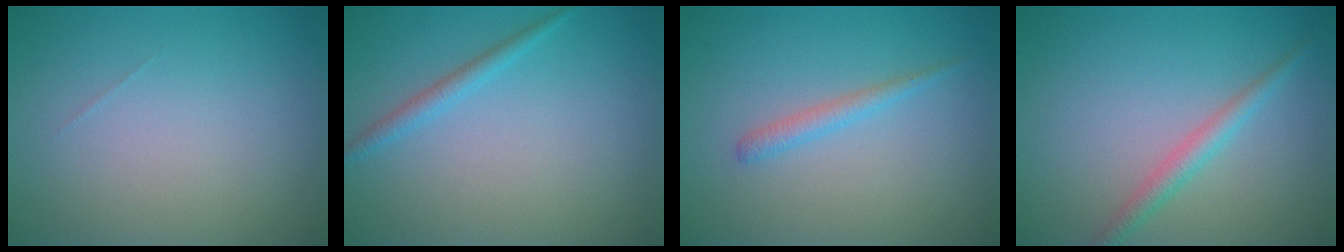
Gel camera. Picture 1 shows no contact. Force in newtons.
{"total": 1.5, "press": 1.5, "slide": 0.1}
{"total": 1.4, "press": 1.4, "slide": 0.1}
{"total": 2.0, "press": 2.0, "slide": 0.0}